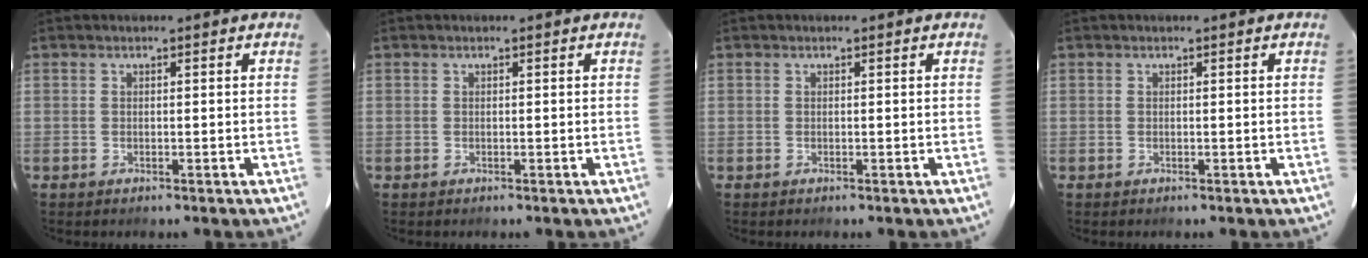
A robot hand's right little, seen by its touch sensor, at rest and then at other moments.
{"total": 0.0}
{"total": 0.0}
{"total": 0.0}